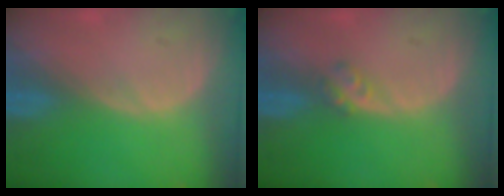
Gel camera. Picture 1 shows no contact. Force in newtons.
{"total": 2.3, "press": 2.0, "slide": 1.2}